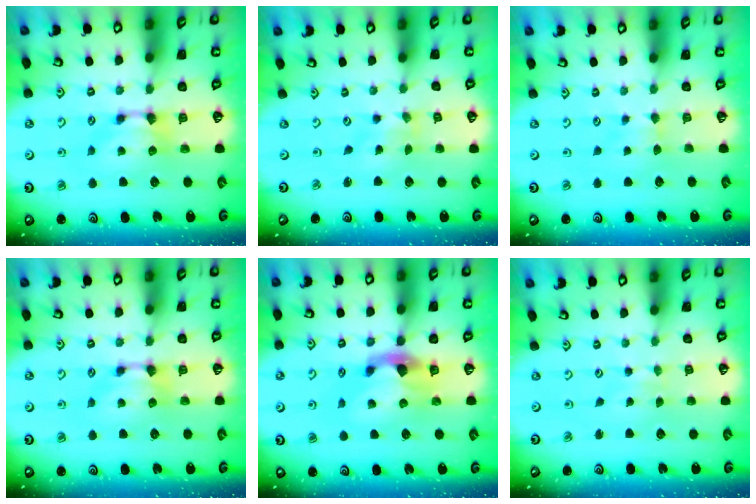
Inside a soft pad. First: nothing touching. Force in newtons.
{"total": 2.8, "press": 2.7, "slide": 0.9}
{"total": 3.3, "press": 3.3, "slide": 0.4}
{"total": 0.0}
{"total": 2.8, "press": 2.5, "slide": 1.3}
{"total": 2.9, "press": 2.9, "slide": 0.4}